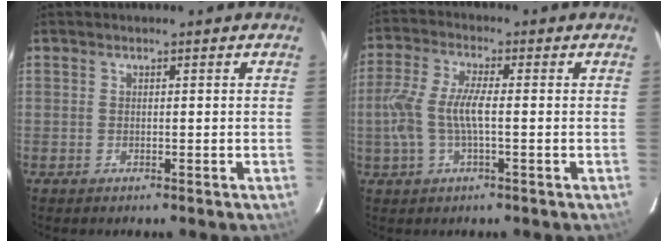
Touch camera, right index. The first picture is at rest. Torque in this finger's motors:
{"motor_torque": [0.23, 0.03, 0.17, 0.14]}